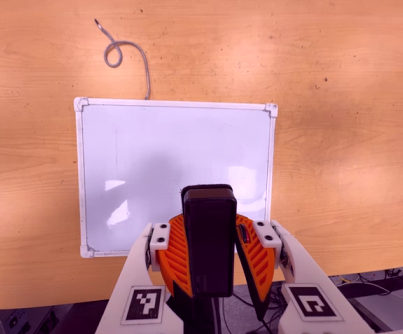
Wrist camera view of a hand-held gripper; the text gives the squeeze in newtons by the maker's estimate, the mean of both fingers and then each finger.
{"total": 7.9, "left": 8.3, "right": 7.6}